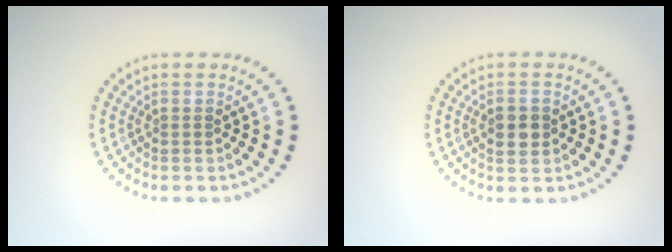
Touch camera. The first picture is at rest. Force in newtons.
{"total": 2.7, "press": 2.7, "slide": 0.0}